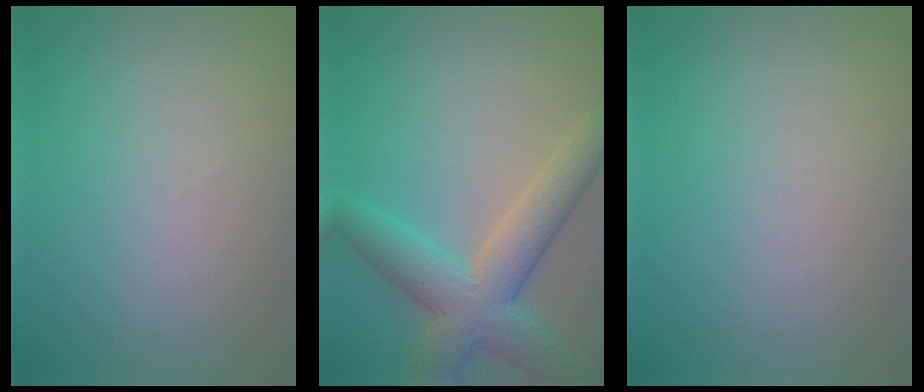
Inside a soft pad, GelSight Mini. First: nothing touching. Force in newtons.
{"total": 6.7, "press": 6.7, "slide": 0.2}
{"total": 0.0}